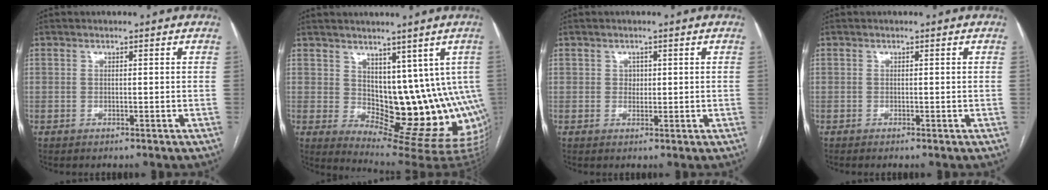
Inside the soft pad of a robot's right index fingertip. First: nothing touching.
{"total": 12.5, "force": [2.8, 6.7, 10.2], "torque": [-0.121, -0.002, 0.058]}
{"total": 1.3, "force": [0.4, 1.2, 0.5], "torque": [-0.005, 0.000, 0.004]}
{"total": 0.0}